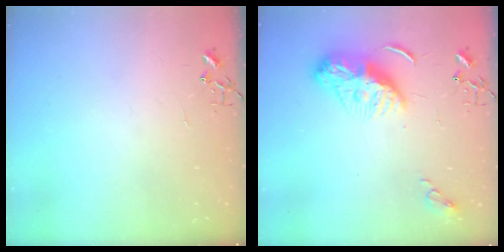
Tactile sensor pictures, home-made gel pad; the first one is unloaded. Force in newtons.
{"total": 10.0, "press": 10.0, "slide": 0.9}